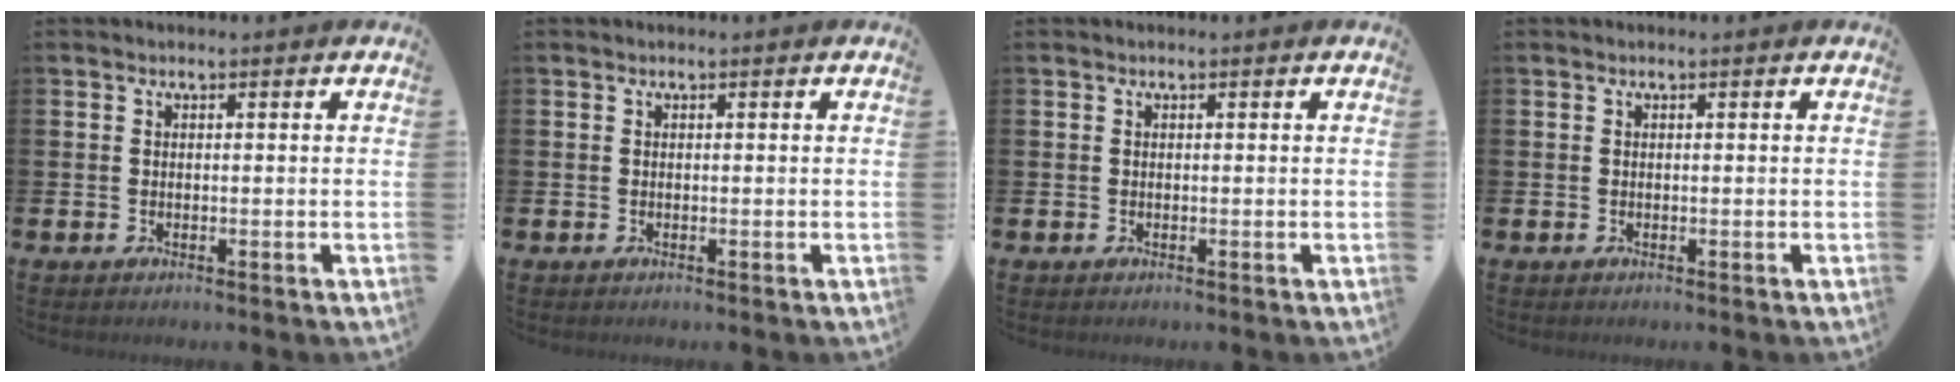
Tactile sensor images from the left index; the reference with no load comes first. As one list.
[{"total": 0.0}, {"total": 0.0}, {"total": 0.0}]